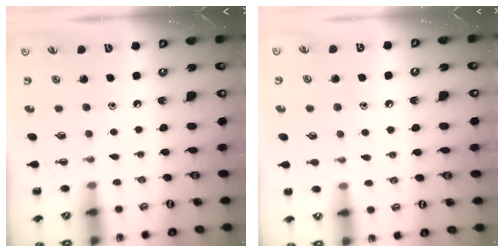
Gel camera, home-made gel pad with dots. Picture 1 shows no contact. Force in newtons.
{"total": 6.7, "press": 6.4, "slide": 1.8}